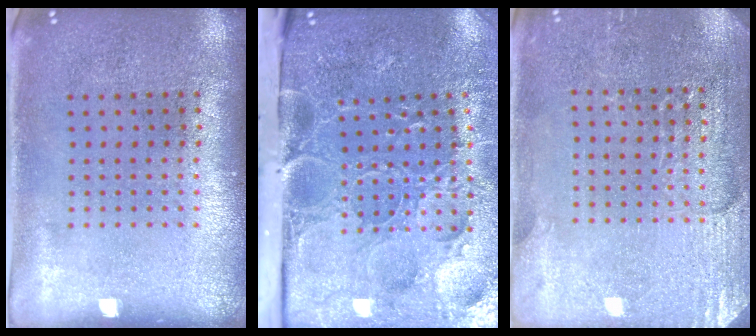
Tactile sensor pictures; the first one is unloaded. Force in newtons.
{"total": 5.2, "press": 4.1, "slide": 3.1}
{"total": 2.9, "press": 2.8, "slide": 0.3}